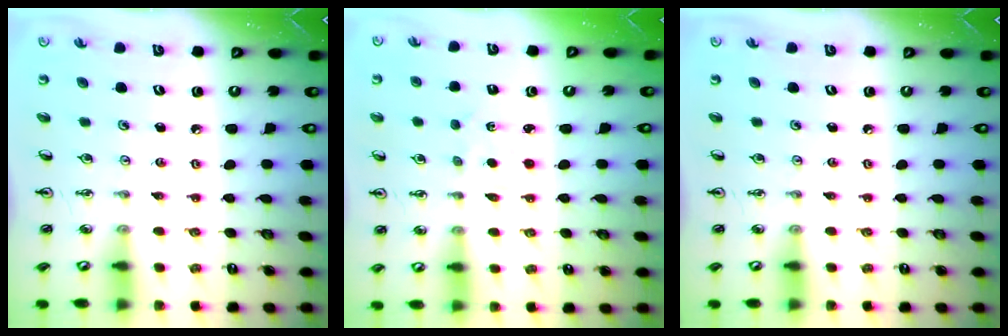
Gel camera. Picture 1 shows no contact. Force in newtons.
{"total": 1.4, "press": 1.4, "slide": 0.2}
{"total": 0.0}